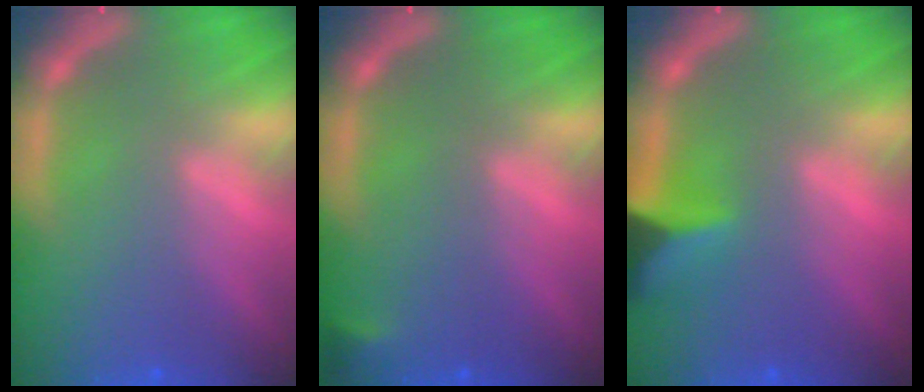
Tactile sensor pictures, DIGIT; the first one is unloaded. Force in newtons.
{"total": 0.9}
{"total": 4.4}